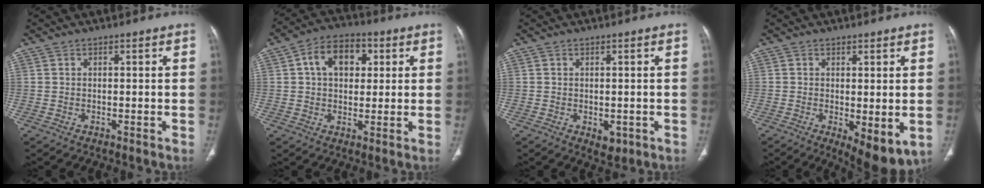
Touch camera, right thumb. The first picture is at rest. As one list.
[{"total": 10.1, "force": [2.6, 7.0, 6.7], "torque": [-0.082, 0.011, 0.035]}, {"total": 2.4, "force": [-0.7, 1.5, 1.8], "torque": [-0.015, -0.003, -0.001]}, {"total": 7.6, "force": [-1.5, 2.7, 6.9], "torque": [-0.102, -0.025, -0.016]}]